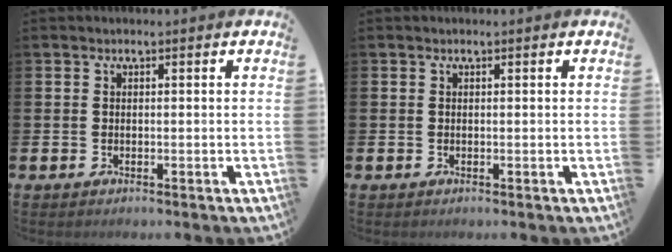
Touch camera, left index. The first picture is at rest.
{"total": 0.0}